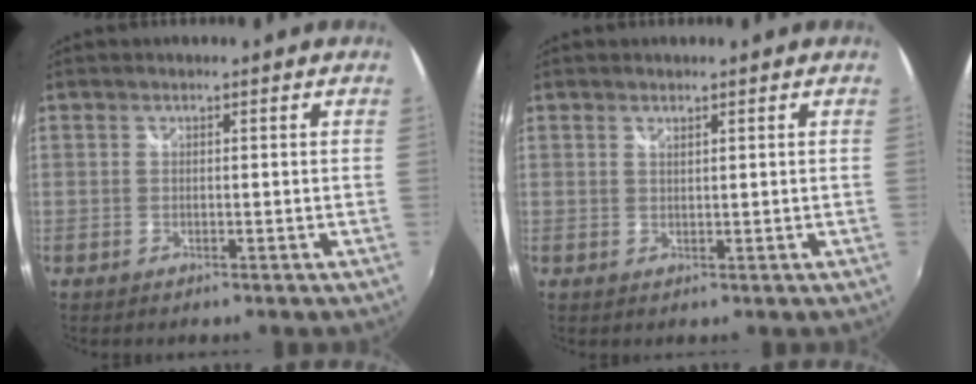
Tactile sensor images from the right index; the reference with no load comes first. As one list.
[{"total": 0.8, "force": [0.7, 0.2, 0.4], "torque": [-0.005, 0.000, 0.012]}]